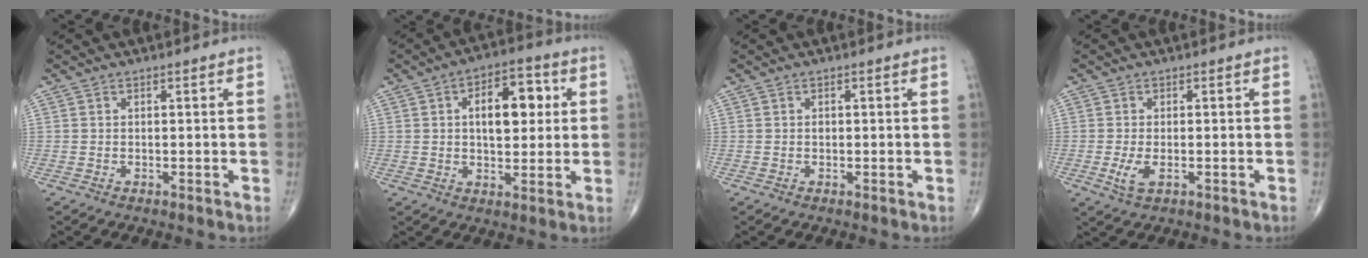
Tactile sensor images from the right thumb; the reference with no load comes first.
{"total": 11.2, "force": [2.3, 6.0, 9.2], "torque": [-0.106, 0.005, 0.029]}
{"total": 0.5, "force": [0.0, 0.4, 0.3], "torque": [-0.005, 0.001, -0.001]}
{"total": 3.4, "force": [-1.0, 1.5, 2.9], "torque": [-0.064, -0.007, -0.018]}